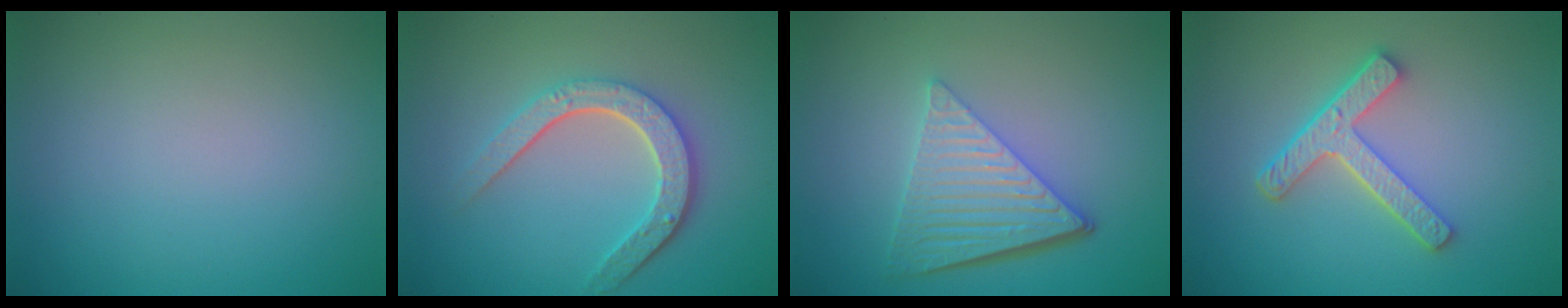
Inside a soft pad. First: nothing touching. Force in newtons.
{"total": 4.7, "press": 3.6, "slide": 3.0}
{"total": 6.2, "press": 4.4, "slide": 4.4}
{"total": 4.3, "press": 3.3, "slide": 2.9}